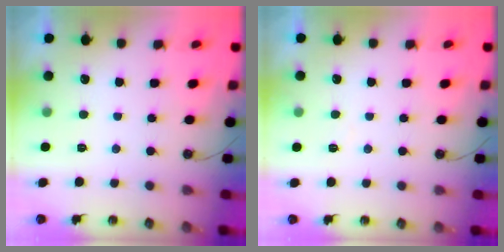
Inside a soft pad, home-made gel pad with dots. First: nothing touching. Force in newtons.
{"total": 3.5, "press": 3.5, "slide": 0.6}